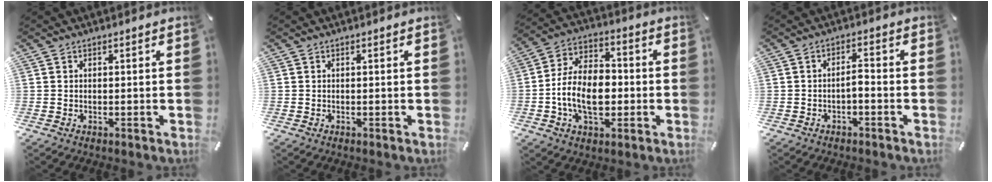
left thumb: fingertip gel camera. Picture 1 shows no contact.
{"total": 0.0}
{"total": 13.5, "force": [-2.4, 9.0, 9.7], "torque": [-0.194, 0.010, -0.044]}
{"total": 3.1, "force": [-1.8, 1.2, 2.2], "torque": [-0.038, 0.014, -0.035]}